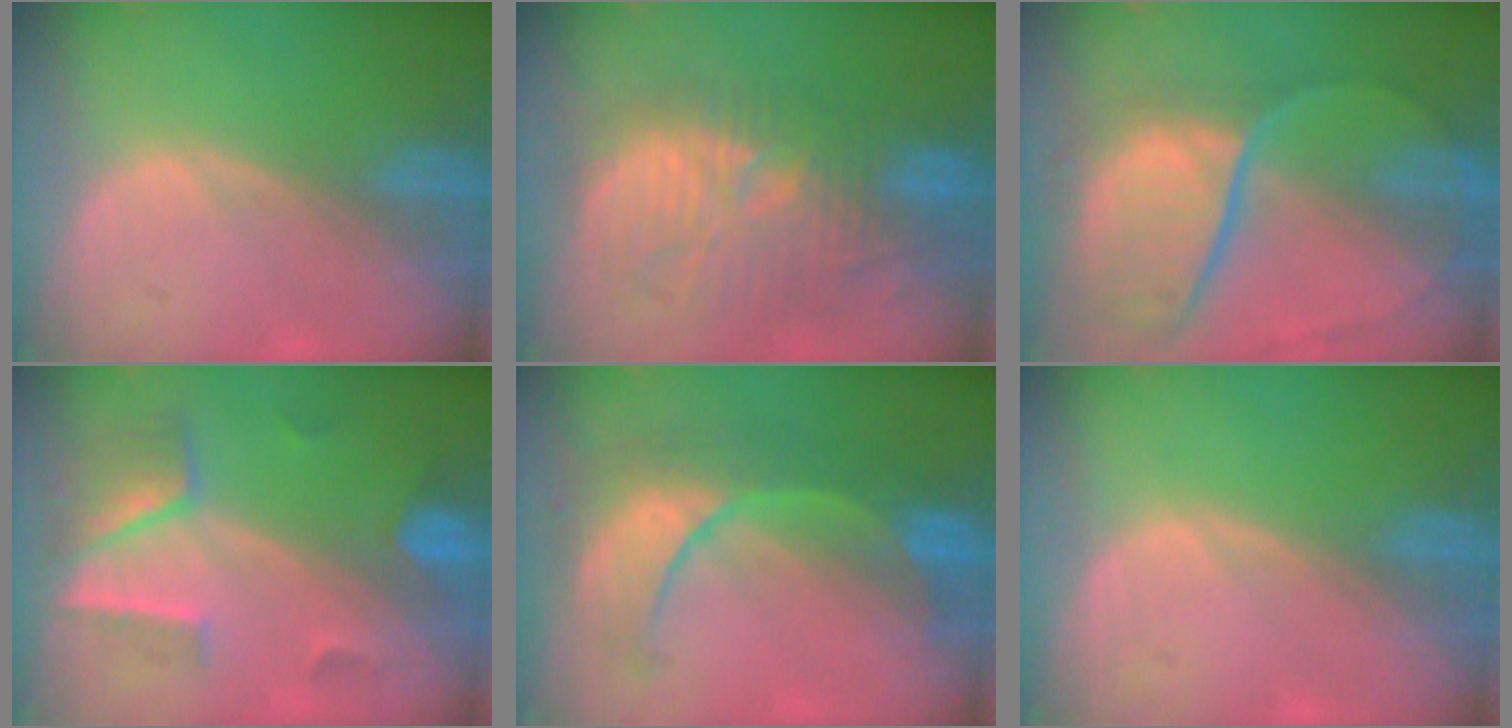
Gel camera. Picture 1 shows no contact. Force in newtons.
{"total": 11.4, "press": 11.2, "slide": 2.4}
{"total": 11.4, "press": 9.5, "slide": 6.4}
{"total": 7.2, "press": 6.3, "slide": 3.4}
{"total": 9.1, "press": 9.1, "slide": 0.6}
{"total": 0.0}